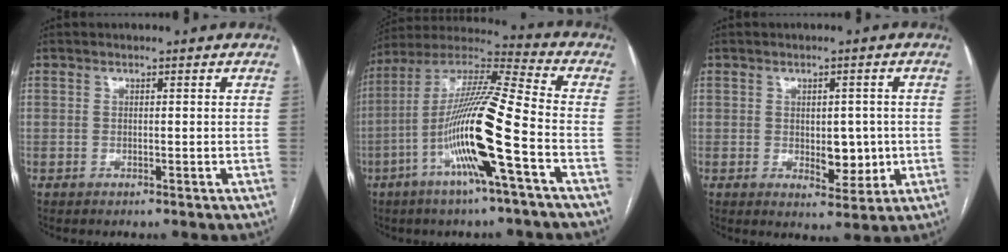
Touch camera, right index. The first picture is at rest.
{"total": 17.3, "force": [-5.5, -0.2, 16.4], "torque": [-0.323, -0.002, -0.112]}
{"total": 5.4, "force": [-0.4, 2.9, 4.5], "torque": [-0.055, -0.002, 0.005]}